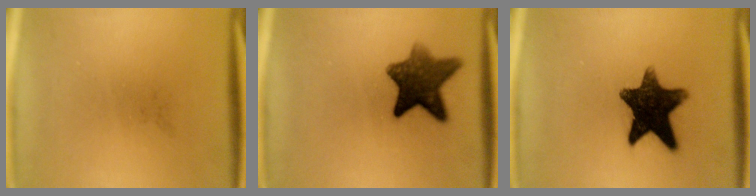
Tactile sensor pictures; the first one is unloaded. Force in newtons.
{"total": 9.6}
{"total": 12.9}